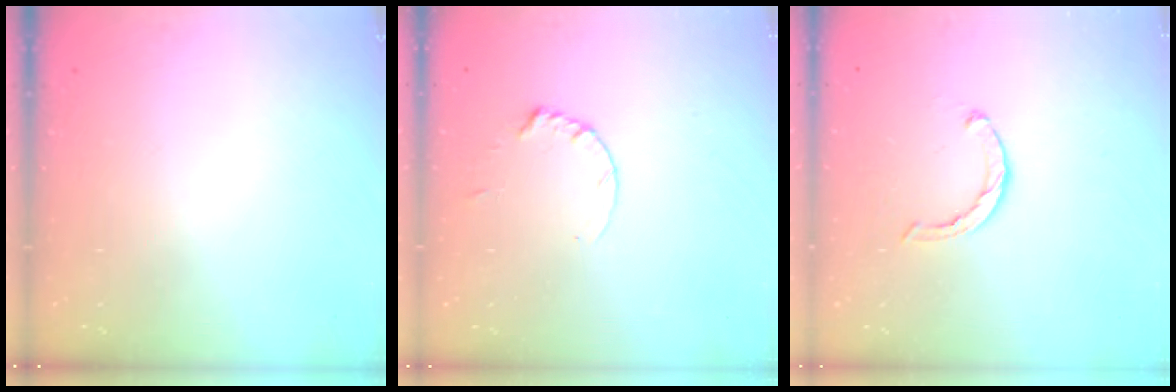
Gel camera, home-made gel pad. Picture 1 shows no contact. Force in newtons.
{"total": 1.8, "press": 1.7, "slide": 0.2}
{"total": 2.7, "press": 2.7, "slide": 0.4}